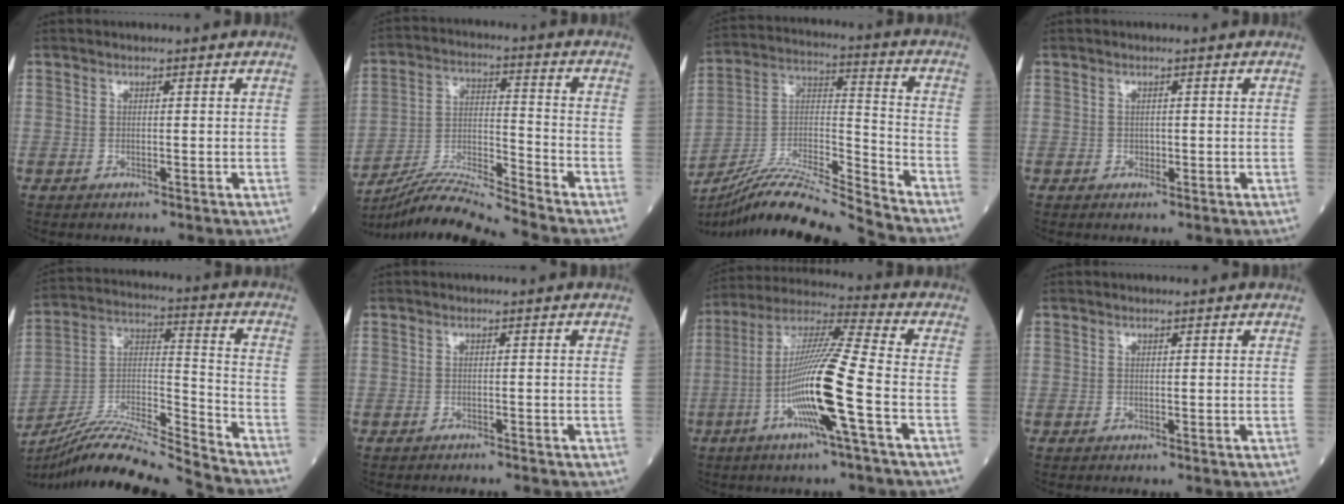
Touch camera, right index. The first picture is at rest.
{"total": 11.0, "force": [-10.4, -2.1, 2.9], "torque": [-0.058, 0.004, -0.195]}
{"total": 17.8, "force": [-16.7, -1.5, 6.2], "torque": [-0.112, 0.013, -0.301]}
{"total": 0.7, "force": [-0.2, 0.5, 0.5], "torque": [-0.010, -0.001, -0.002]}
{"total": 19.0, "force": [-17.8, -1.3, 6.6], "torque": [-0.126, 0.004, -0.314]}
{"total": 2.1, "force": [-2.0, 0.3, 0.4], "torque": [-0.008, -0.003, -0.025]}
{"total": 15.3, "force": [-4.6, -0.7, 14.5], "torque": [-0.285, -0.005, -0.096]}
{"total": 0.0}